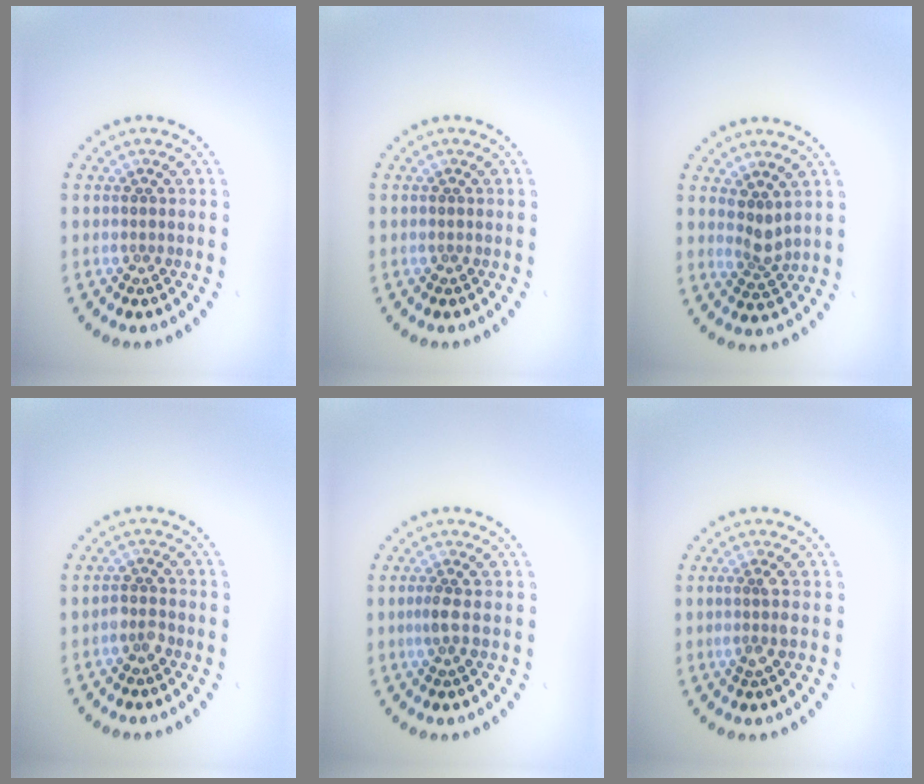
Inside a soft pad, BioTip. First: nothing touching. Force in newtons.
{"total": 0.0}
{"total": 1.9, "press": 1.4, "slide": 1.2}
{"total": 1.2, "press": 1.1, "slide": 0.5}
{"total": 1.3, "press": 1.0, "slide": 0.8}
{"total": 1.7, "press": 1.4, "slide": 1.0}